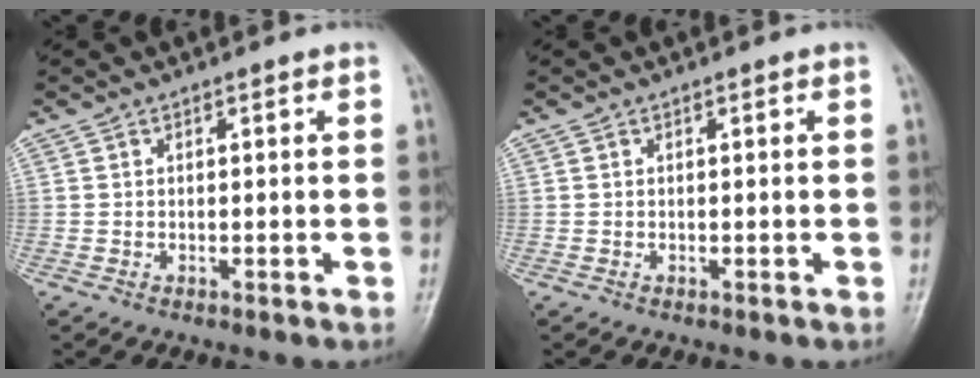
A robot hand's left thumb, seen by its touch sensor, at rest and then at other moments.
{"total": 0.0}